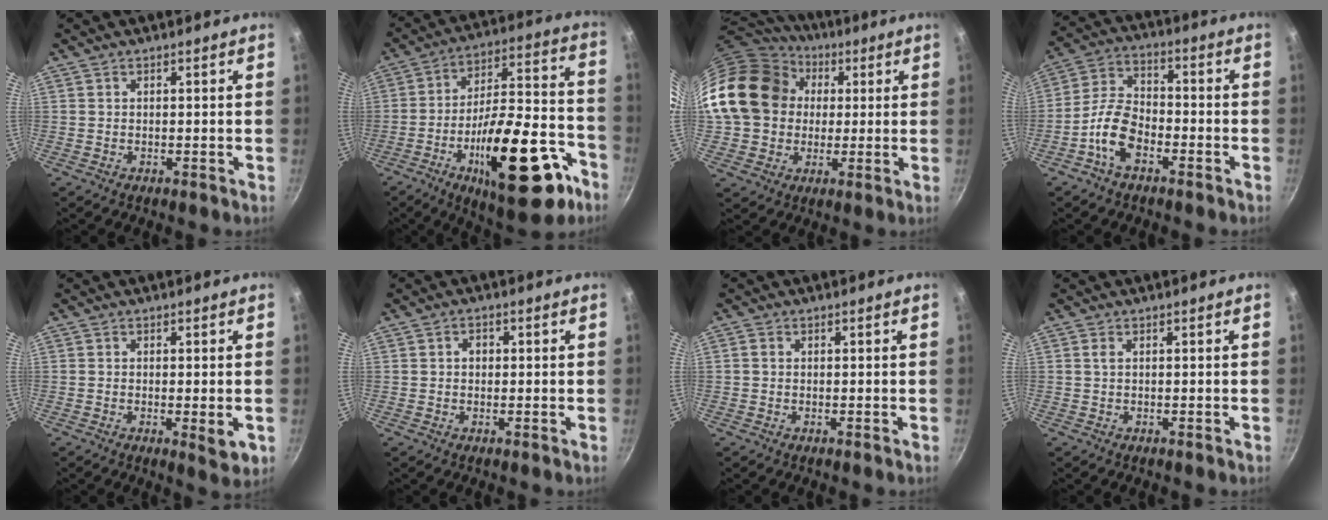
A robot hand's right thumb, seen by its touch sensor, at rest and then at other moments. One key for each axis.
{"total": 26.0, "fx": -11.8, "fy": 10.0, "fz": 20.9, "tx": -0.273, "ty": 0.064, "tz": -0.171}
{"total": 21.6, "fx": 3.0, "fy": 18.0, "fz": 11.6, "tx": -0.203, "ty": 0.040, "tz": 0.054}
{"total": 9.5, "fx": -4.5, "fy": 5.3, "fz": 6.5, "tx": -0.119, "ty": 0.042, "tz": -0.095}
{"total": 3.7, "fx": -0.6, "fy": 1.1, "fz": 3.5, "tx": -0.054, "ty": -0.014, "tz": -0.009}
{"total": 2.0, "fx": 0.1, "fy": 1.7, "fz": 1.2, "tx": -0.009, "ty": 0.004, "tz": 0.000}
{"total": 1.0, "fx": 0.0, "fy": 0.9, "fz": 0.5, "tx": -0.008, "ty": 0.004, "tz": -0.002}
{"total": 0.9, "fx": 0.2, "fy": 0.4, "fz": 0.7, "tx": -0.014, "ty": 0.001, "tz": 0.003}